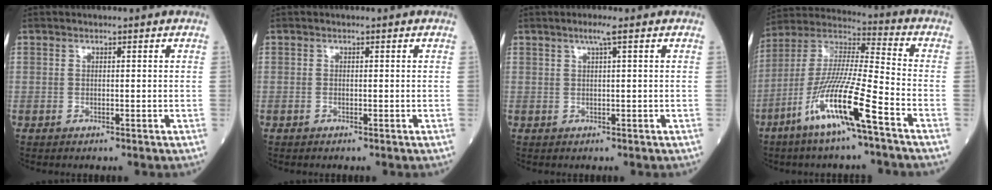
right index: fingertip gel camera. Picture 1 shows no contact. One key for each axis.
{"total": 0.0}
{"total": 1.7, "fx": 0.9, "fy": -0.3, "fz": 1.4, "tx": -0.033, "ty": 0.002, "tz": 0.018}
{"total": 14.9, "fx": -7.6, "fy": 0.2, "fz": 12.8, "tx": -0.265, "ty": -0.016, "tz": -0.149}